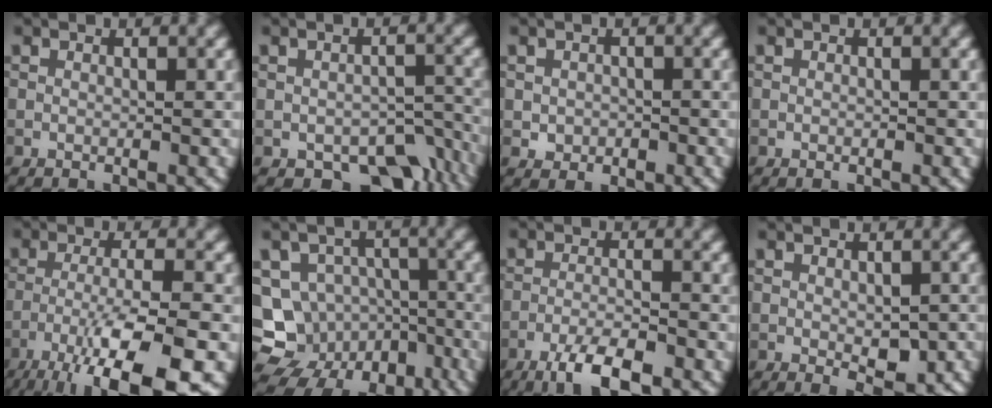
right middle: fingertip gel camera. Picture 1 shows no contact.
{"total": 6.6, "force": [-3.7, 3.9, 3.8], "torque": [-0.034, -0.021, -0.047]}
{"total": 1.6, "force": [-0.3, 1.4, 0.6], "torque": [-0.007, -0.004, -0.008]}
{"total": 0.0}
{"total": 11.6, "force": [-7.1, 2.6, 8.8], "torque": [-0.151, -0.007, -0.118]}
{"total": 15.0, "force": [-7.2, 12.5, 4.3], "torque": [-0.087, -0.024, -0.092]}
{"total": 4.9, "force": [-3.4, 1.1, 3.4], "torque": [-0.068, -0.002, -0.064]}
{"total": 3.3, "force": [-0.7, 1.7, 2.8], "torque": [-0.041, -0.011, -0.004]}